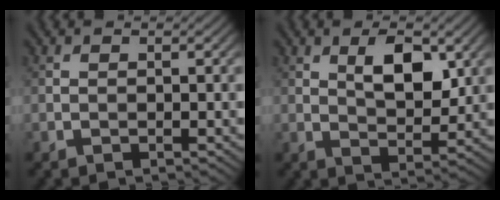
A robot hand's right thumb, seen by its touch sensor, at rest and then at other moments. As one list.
[{"total": 6.7, "force": [2.6, 3.1, 5.3], "torque": [-0.092, -0.005, 0.046]}]